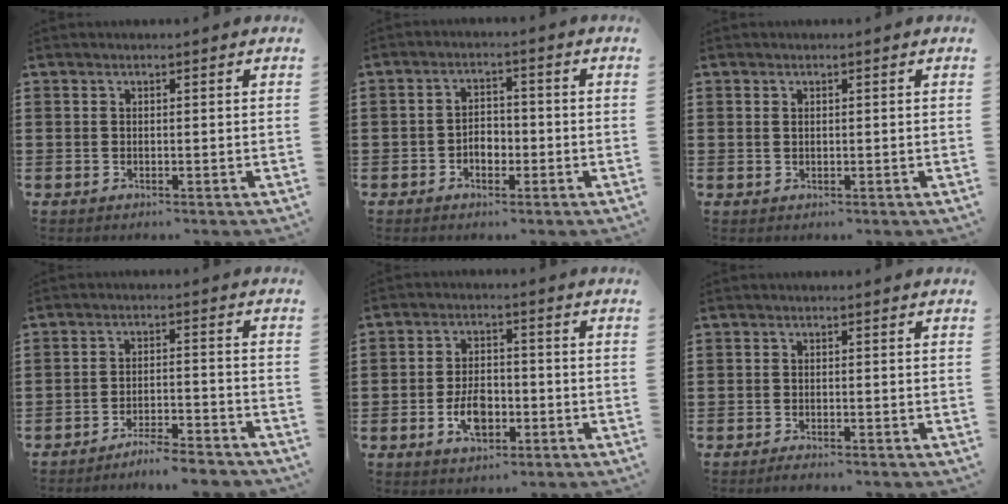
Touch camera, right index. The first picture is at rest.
{"total": 2.9, "force": [-1.2, 2.0, 1.7], "torque": [-0.035, 0.005, -0.026]}
{"total": 0.8, "force": [0.3, 0.5, 0.5], "torque": [-0.011, 0.003, 0.005]}
{"total": 4.3, "force": [-4.2, -0.3, 0.9], "torque": [-0.018, 0.000, -0.087]}
{"total": 5.8, "force": [-2.0, 3.4, 4.2], "torque": [-0.085, 0.000, -0.041]}
{"total": 0.9, "force": [-0.9, 0.0, 0.2], "torque": [-0.007, -0.003, -0.016]}